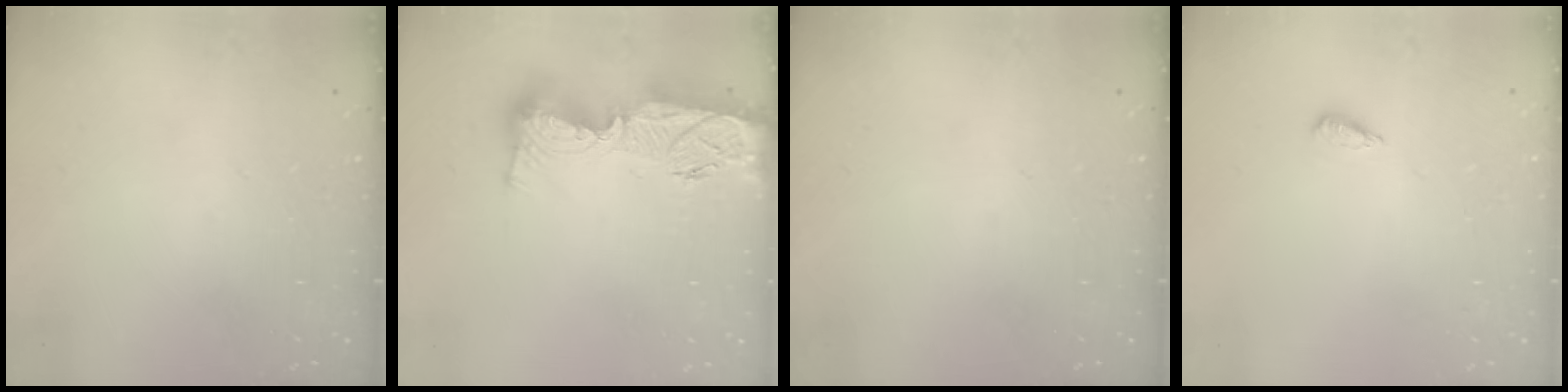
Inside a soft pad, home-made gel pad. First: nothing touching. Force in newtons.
{"total": 18.5, "press": 18.4, "slide": 1.7}
{"total": 0.0}
{"total": 3.1, "press": 3.0, "slide": 0.6}